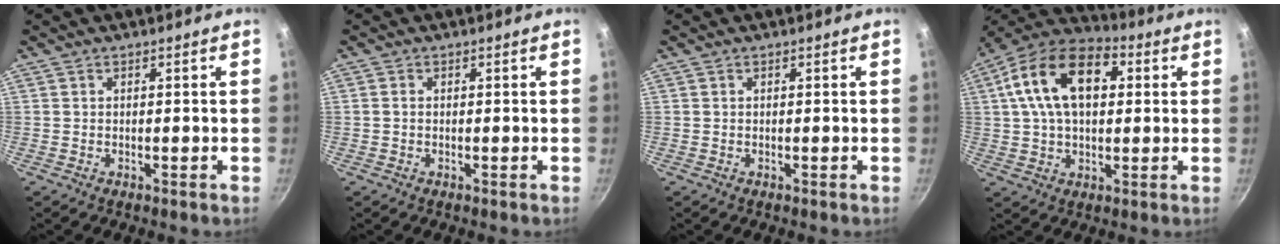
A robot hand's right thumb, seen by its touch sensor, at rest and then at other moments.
{"total": 0.7, "force": [0.0, 0.6, 0.5], "torque": [-0.009, 0.004, -0.002]}
{"total": 0.0}
{"total": 18.1, "force": [4.2, 11.1, 13.7], "torque": [-0.218, 0.021, 0.054]}